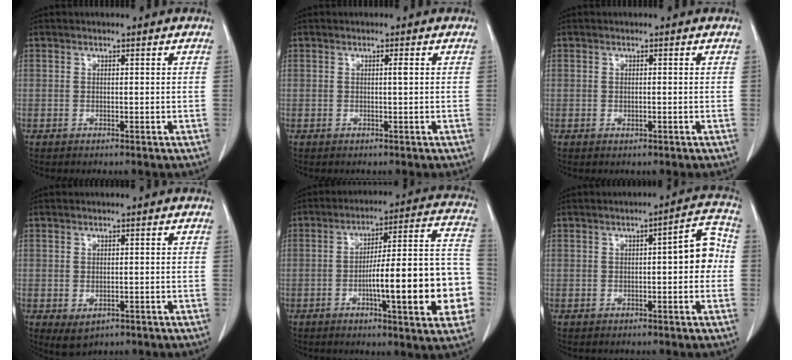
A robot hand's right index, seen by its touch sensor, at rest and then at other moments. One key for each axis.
{"total": 0.7, "fx": 0.1, "fy": -0.1, "fz": 0.7, "tx": -0.011, "ty": 0.000, "tz": 0.002}
{"total": 0.6, "fx": -0.1, "fy": 0.2, "fz": 0.5, "tx": -0.009, "ty": -0.002, "tz": 0.000}
{"total": 2.6, "fx": -1.0, "fy": 1.7, "fz": 1.7, "tx": -0.029, "ty": -0.006, "tz": -0.002}
{"total": 19.1, "fx": -4.8, "fy": 2.7, "fz": 18.3, "tx": -0.194, "ty": 0.031, "tz": -0.059}
{"total": 5.7, "fx": -0.1, "fy": 1.4, "fz": 5.5, "tx": -0.063, "ty": 0.022, "tz": -0.006}